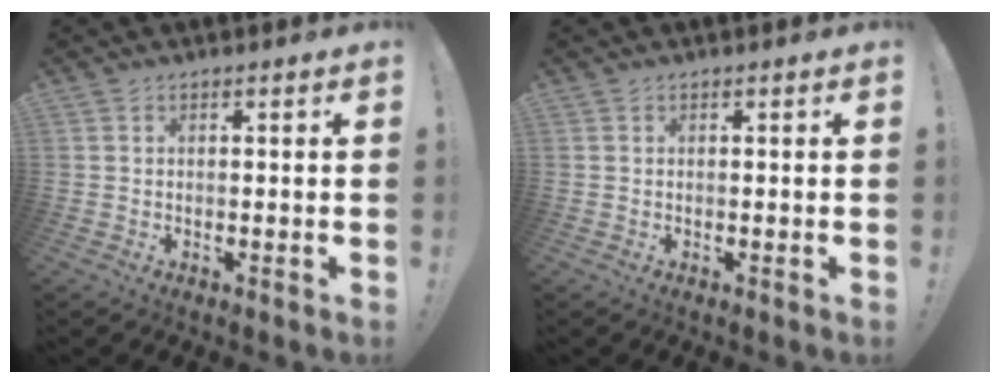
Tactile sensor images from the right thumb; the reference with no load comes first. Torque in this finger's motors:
{"motor_torque": [0.12, -0.33, -0.29, 0.20, -0.05]}